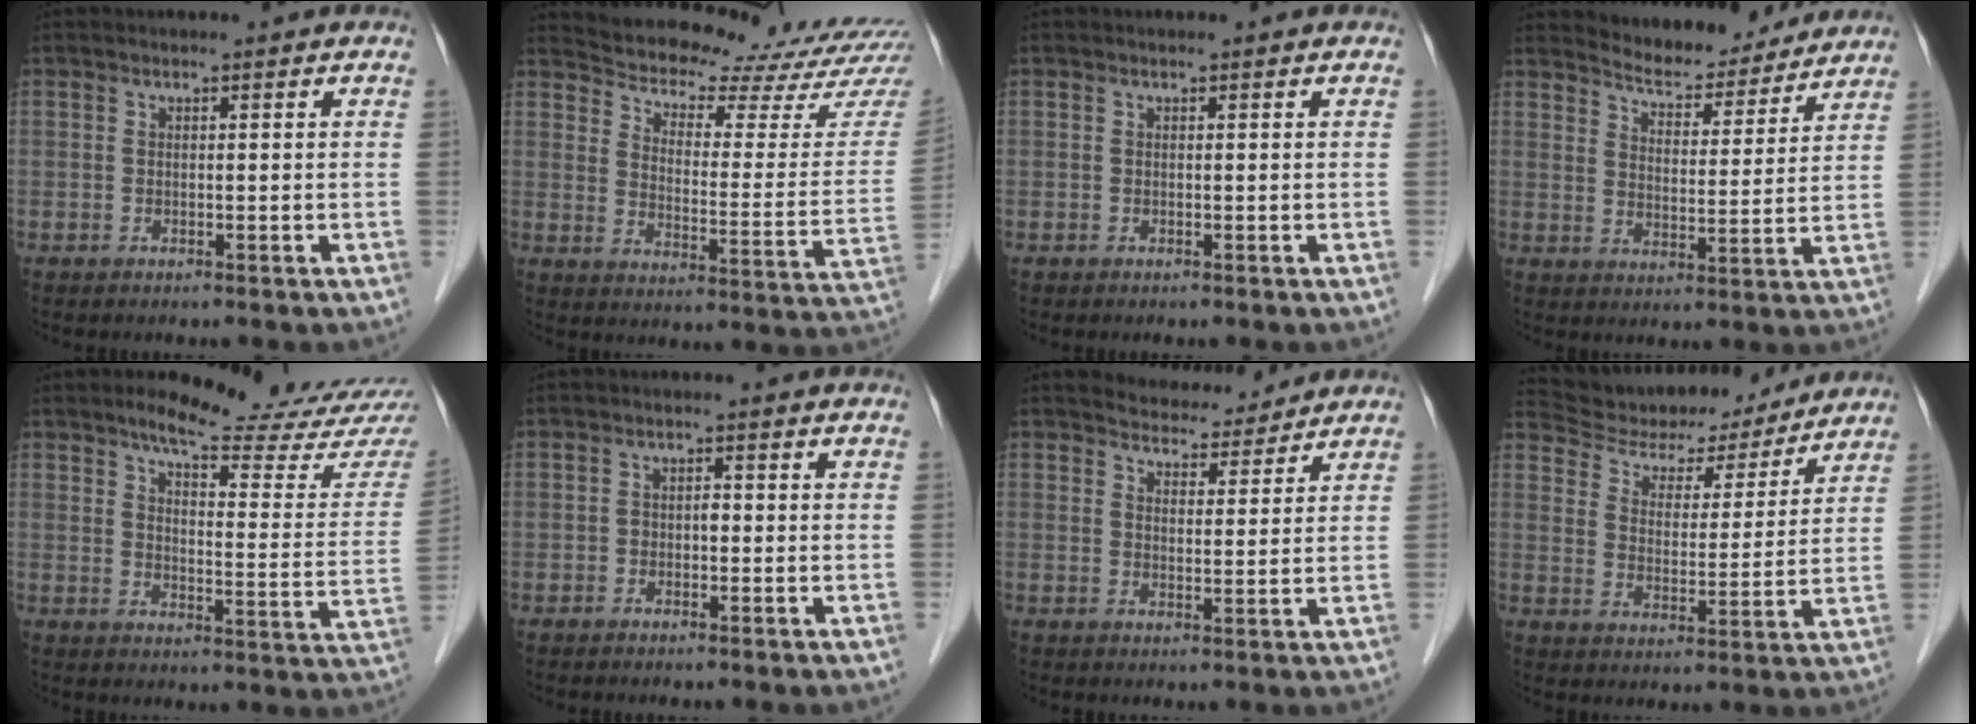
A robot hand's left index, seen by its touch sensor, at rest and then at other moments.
{"total": 20.4, "force": [19.1, 3.1, 6.5], "torque": [-0.098, -0.070, 0.226]}
{"total": 0.0}
{"total": 10.5, "force": [10.1, 2.1, 1.7], "torque": [-0.023, 0.001, 0.146]}
{"total": 18.5, "force": [16.4, 1.6, 8.4], "torque": [-0.104, -0.062, 0.191]}
{"total": 1.4, "force": [-0.3, 0.9, 1.0], "torque": [-0.013, 0.005, -0.008]}
{"total": 5.9, "force": [5.7, 1.3, 0.7], "torque": [-0.013, 0.004, 0.083]}
{"total": 16.2, "force": [15.2, 4.3, 3.6], "torque": [-0.055, 0.007, 0.223]}